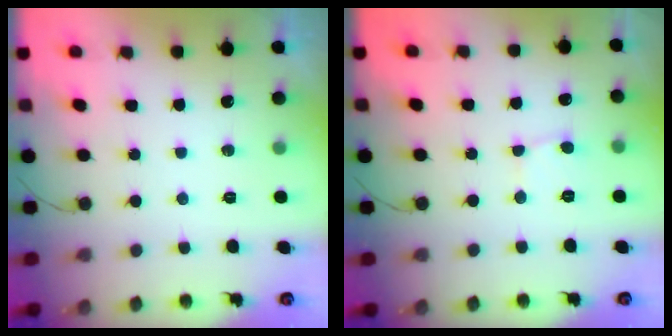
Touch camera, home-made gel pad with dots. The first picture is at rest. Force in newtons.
{"total": 2.9, "press": 2.8, "slide": 0.3}